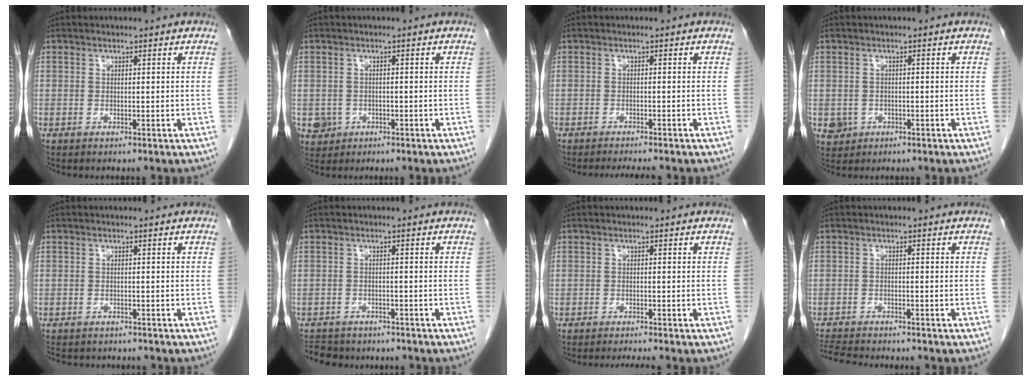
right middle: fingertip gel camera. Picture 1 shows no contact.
{"total": 3.6, "force": [-1.4, 3.3, 0.5], "torque": [-0.007, 0.005, -0.019]}
{"total": 5.0, "force": [-4.5, 0.5, 2.1], "torque": [-0.023, -0.008, -0.063]}
{"total": 3.1, "force": [-1.1, 2.9, 0.5], "torque": [-0.007, 0.004, -0.014]}
{"total": 6.8, "force": [-6.2, 2.1, 1.8], "torque": [-0.031, -0.004, -0.083]}
{"total": 8.2, "force": [-7.1, 3.5, 2.2], "torque": [-0.051, -0.001, -0.095]}
{"total": 2.8, "force": [-2.6, -0.7, 1.0], "torque": [-0.013, -0.008, -0.040]}
{"total": 7.3, "force": [-6.8, 0.6, 2.4], "torque": [-0.043, -0.012, -0.112]}